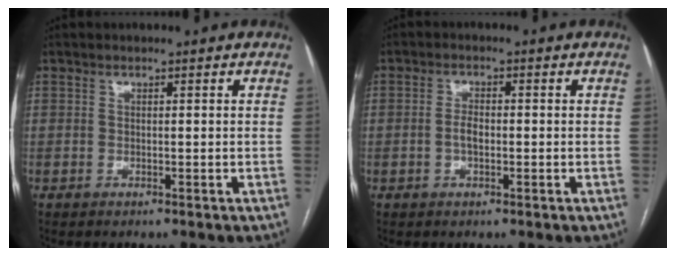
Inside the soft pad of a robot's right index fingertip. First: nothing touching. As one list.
[{"total": 2.3, "force": [-0.4, 1.0, 2.0], "torque": [-0.042, 0.004, -0.004]}]